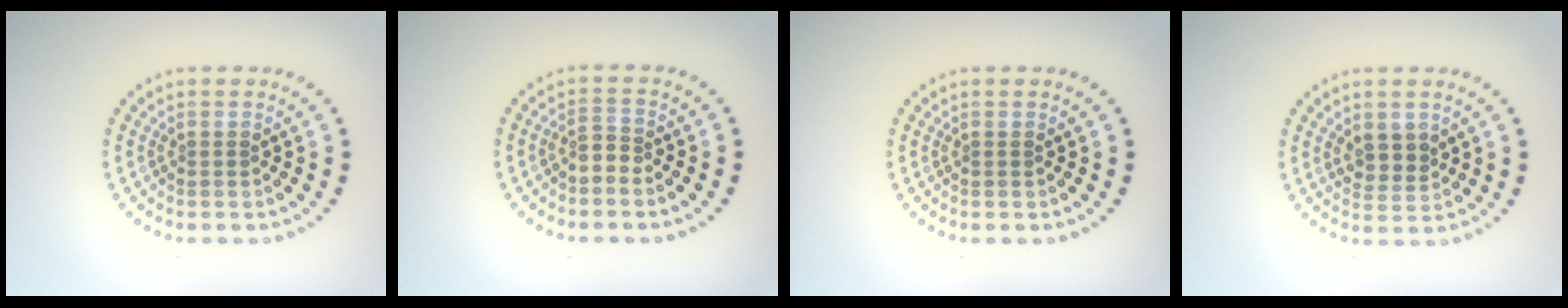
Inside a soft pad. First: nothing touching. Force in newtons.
{"total": 1.7, "press": 1.3, "slide": 1.2}
{"total": 0.0}
{"total": 2.2, "press": 2.0, "slide": 0.9}